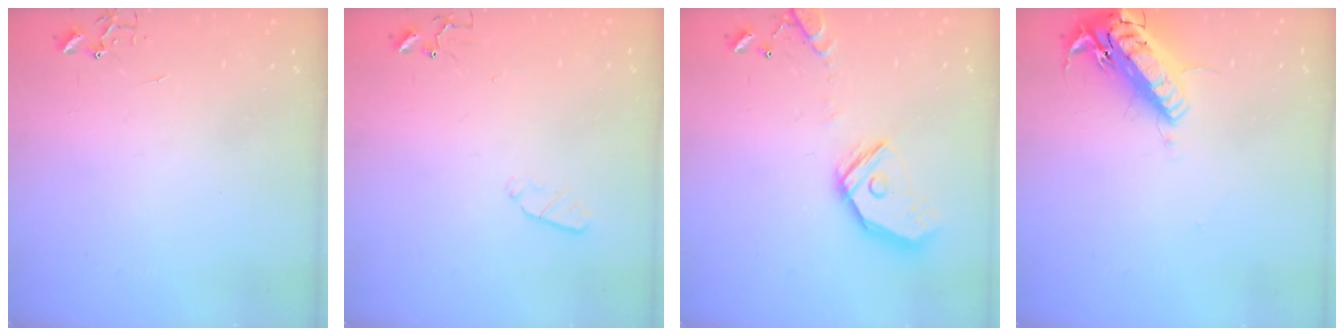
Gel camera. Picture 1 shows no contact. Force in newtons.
{"total": 3.6, "press": 3.5, "slide": 0.6}
{"total": 16.3, "press": 16.1, "slide": 2.4}
{"total": 17.6, "press": 17.3, "slide": 3.4}